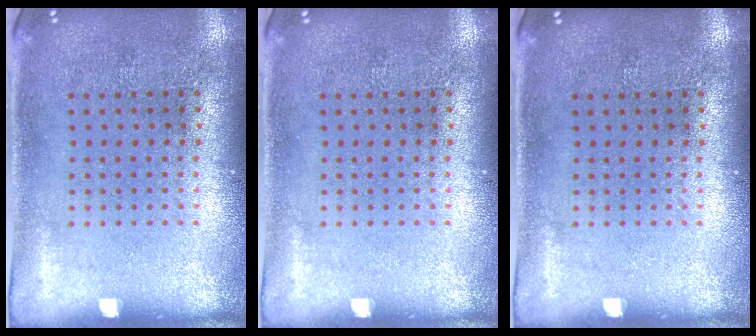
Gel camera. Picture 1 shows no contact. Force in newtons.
{"total": 0.0}
{"total": 0.0}